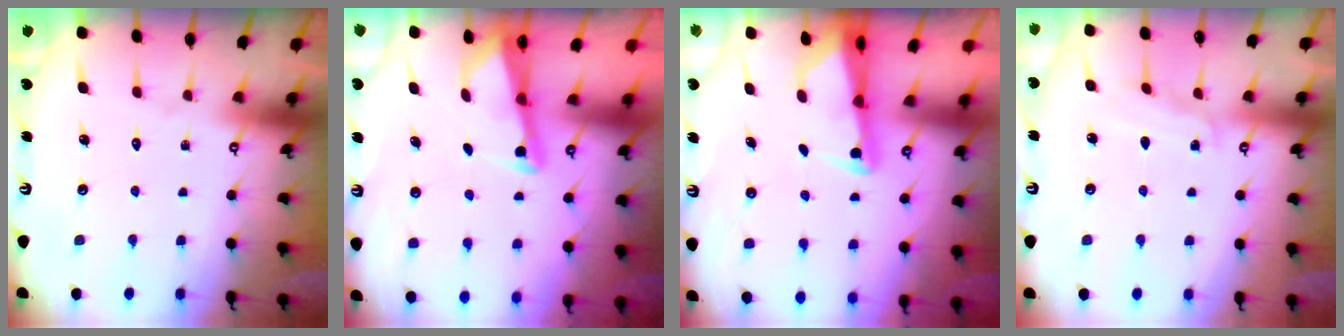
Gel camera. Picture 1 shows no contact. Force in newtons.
{"total": 2.8, "press": 2.8, "slide": 0.1}
{"total": 2.8, "press": 2.7, "slide": 0.6}
{"total": 5.0, "press": 5.0, "slide": 0.6}